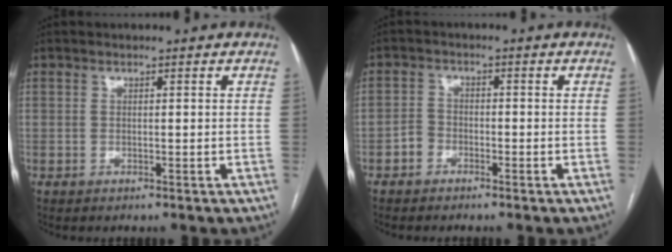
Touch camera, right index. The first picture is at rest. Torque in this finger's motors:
{"motor_torque": [0.26, -0.23, 0.04, 0.00]}